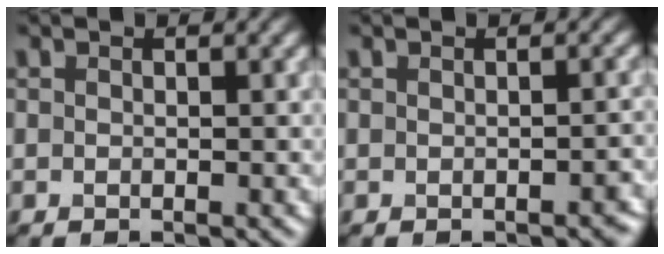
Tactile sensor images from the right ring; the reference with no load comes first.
{"total": 1.0, "force": [-0.7, 0.2, 0.6], "torque": [-0.004, 0.004, -0.007]}